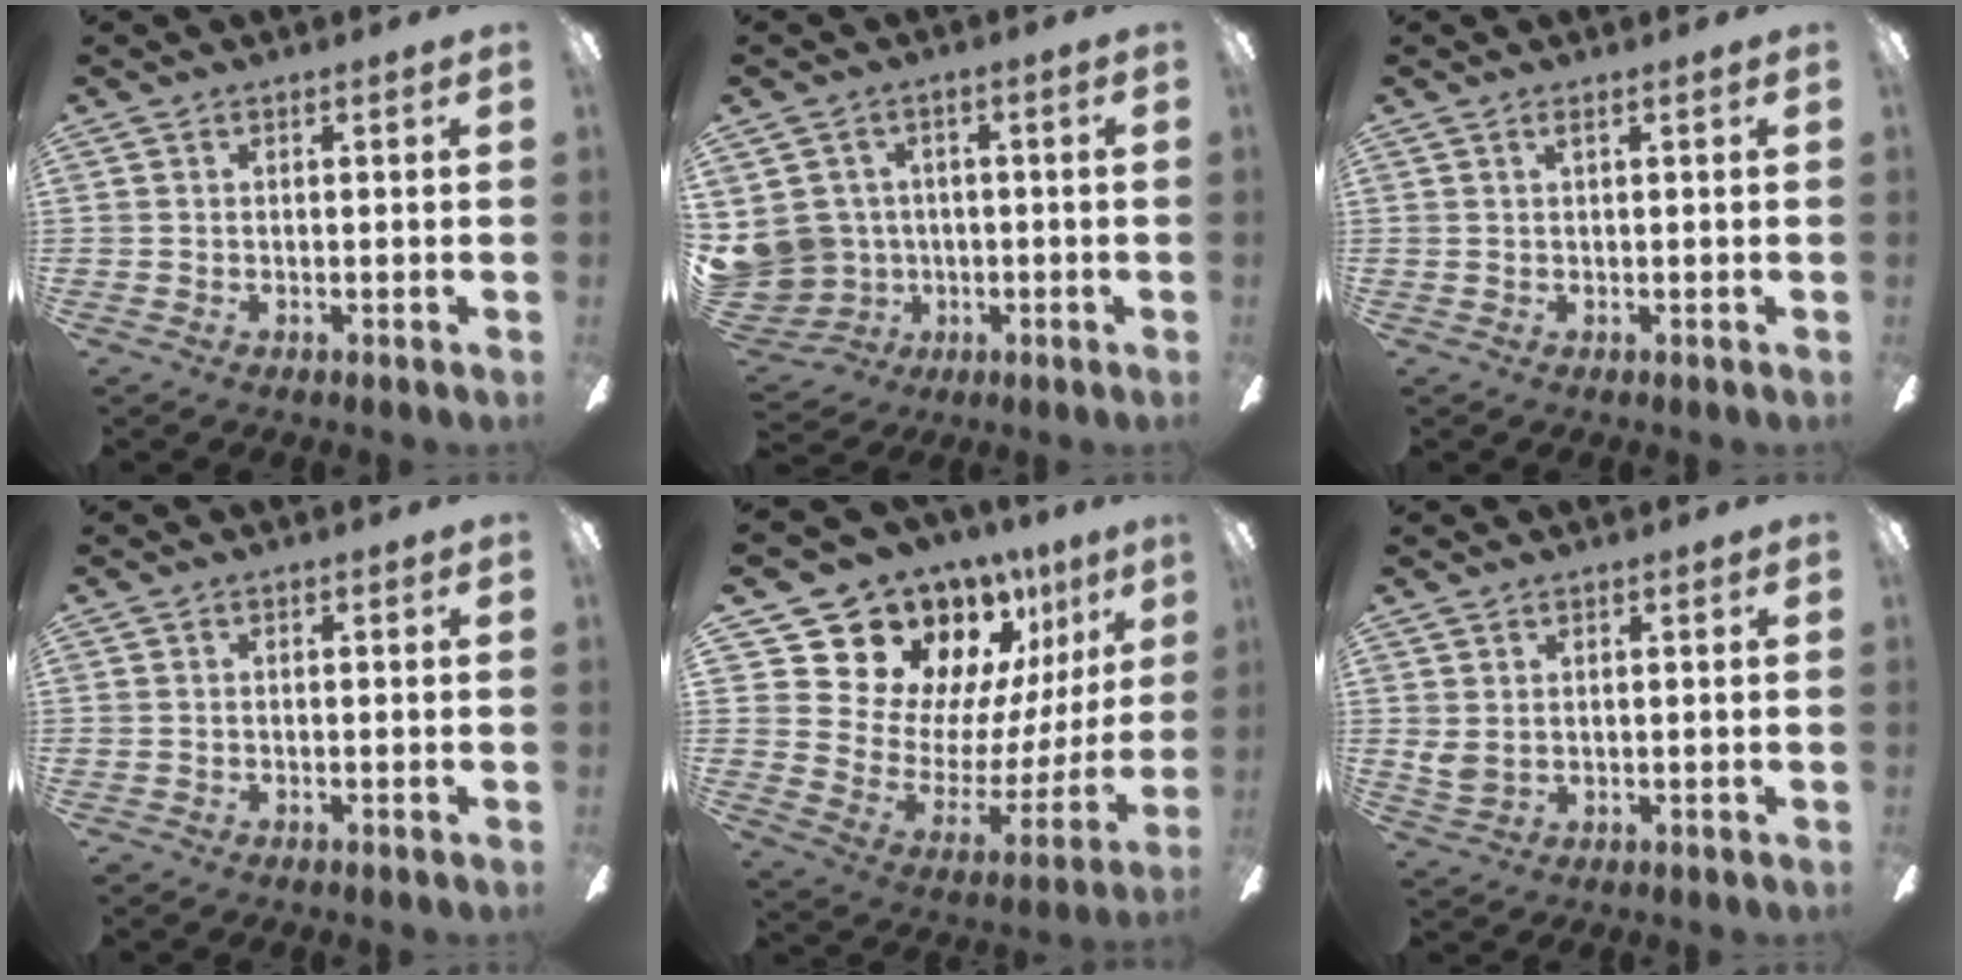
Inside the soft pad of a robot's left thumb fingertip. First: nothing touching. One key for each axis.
{"total": 9.6, "fx": 0.1, "fy": 9.4, "fz": 1.9, "tx": -0.069, "ty": 0.003, "tz": 0.014}
{"total": 0.9, "fx": 0.6, "fy": -0.2, "fz": 0.7, "tx": -0.015, "ty": -0.002, "tz": 0.012}
{"total": 0.0}
{"total": 18.8, "fx": 15.4, "fy": 9.7, "fz": 4.8, "tx": -0.084, "ty": -0.138, "tz": 0.303}
{"total": 2.7, "fx": 1.4, "fy": 1.6, "fz": 1.7, "tx": -0.042, "ty": -0.003, "tz": 0.027}